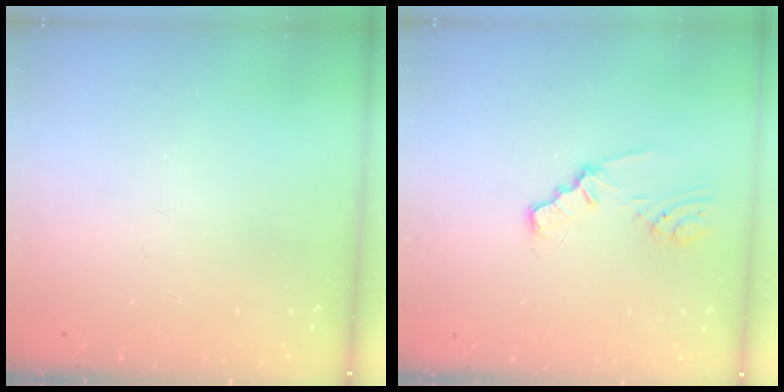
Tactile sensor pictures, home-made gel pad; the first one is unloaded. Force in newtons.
{"total": 2.1, "press": 2.1, "slide": 0.2}